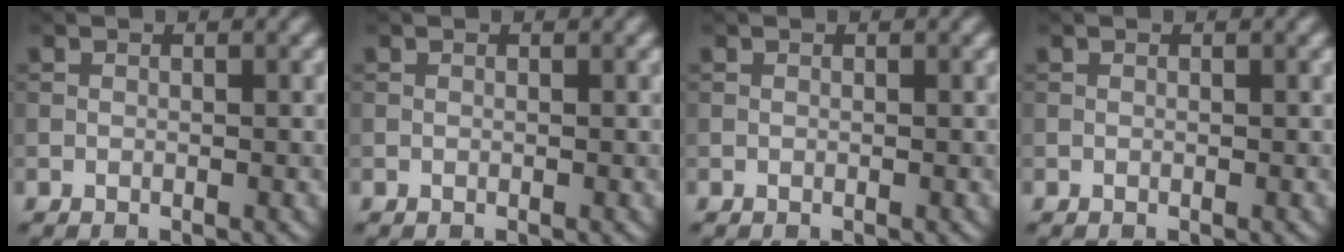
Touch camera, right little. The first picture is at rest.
{"total": 0.0}
{"total": 0.0}
{"total": 0.0}